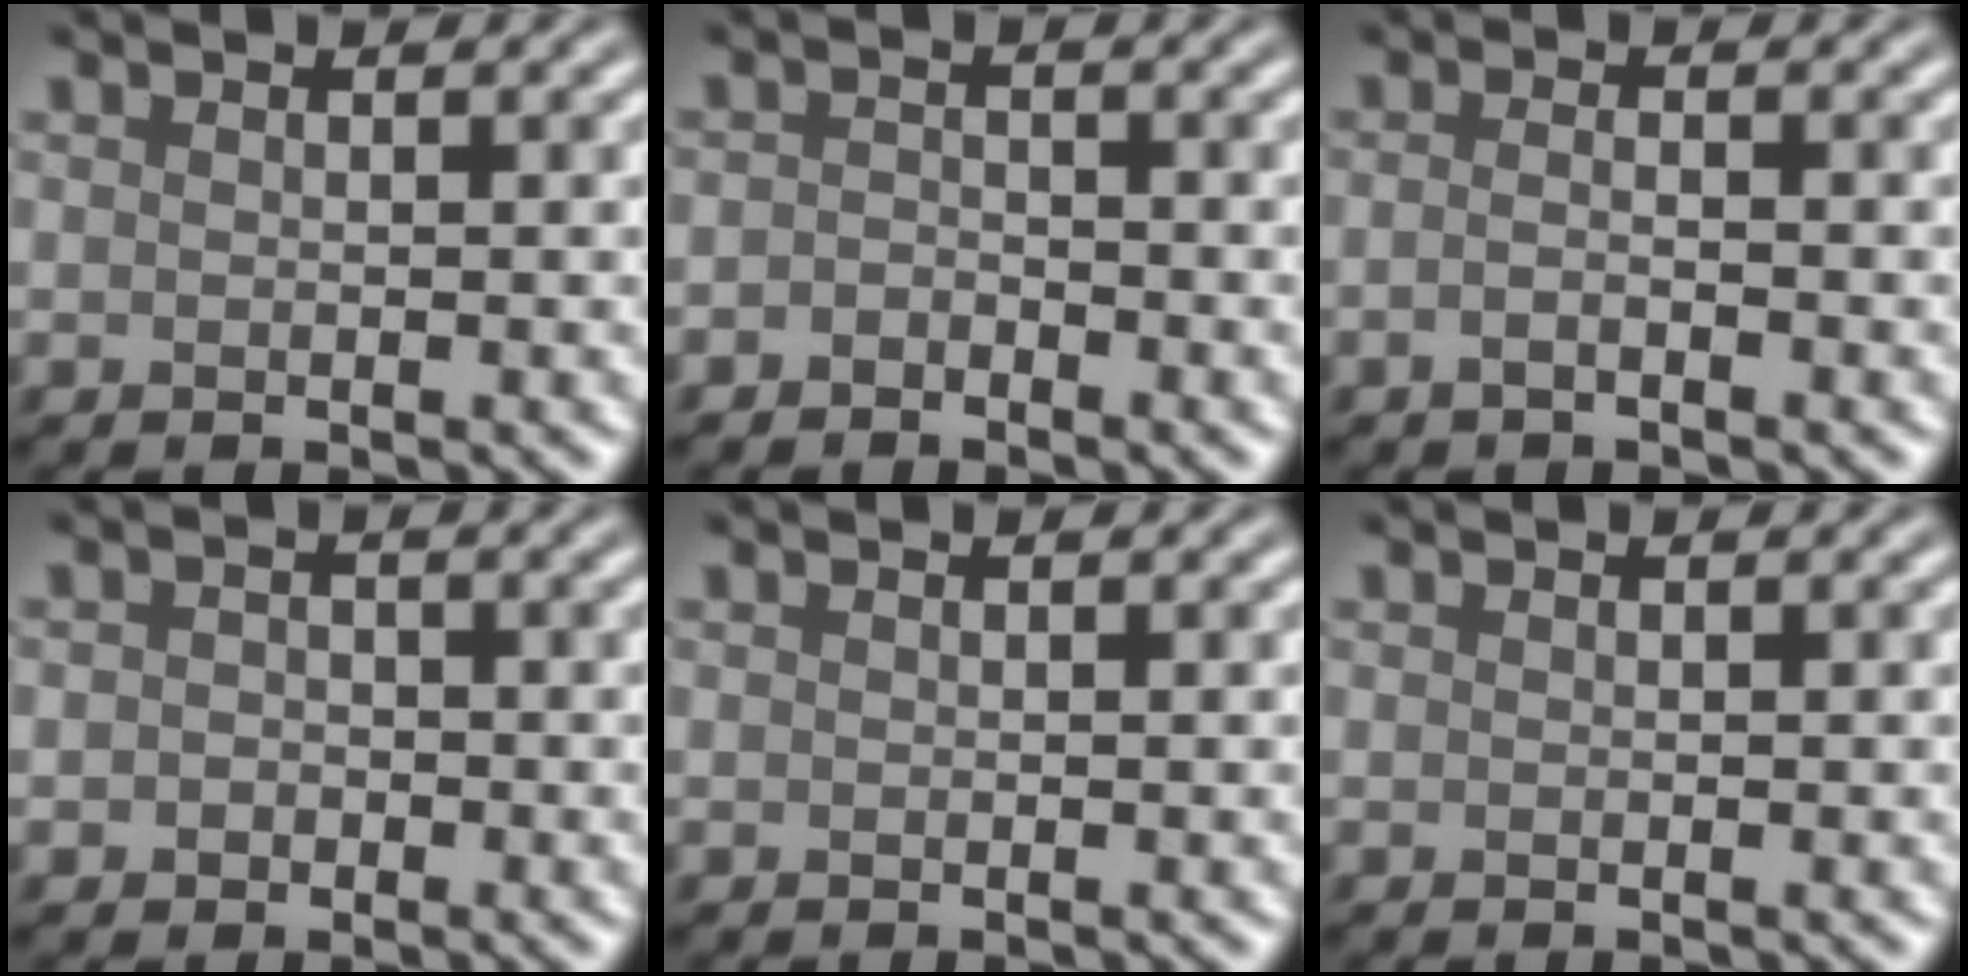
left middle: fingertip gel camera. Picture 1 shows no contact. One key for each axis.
{"total": 1.2, "fx": -0.9, "fy": 0.7, "fz": 0.3, "tx": -0.003, "ty": 0.004, "tz": -0.021}
{"total": 1.3, "fx": -0.7, "fy": 0.4, "fz": 1.0, "tx": -0.019, "ty": 0.000, "tz": -0.018}
{"total": 1.3, "fx": -0.4, "fy": 1.2, "fz": 0.4, "tx": 0.001, "ty": -0.002, "tz": -0.012}
{"total": 0.0}
{"total": 0.0}